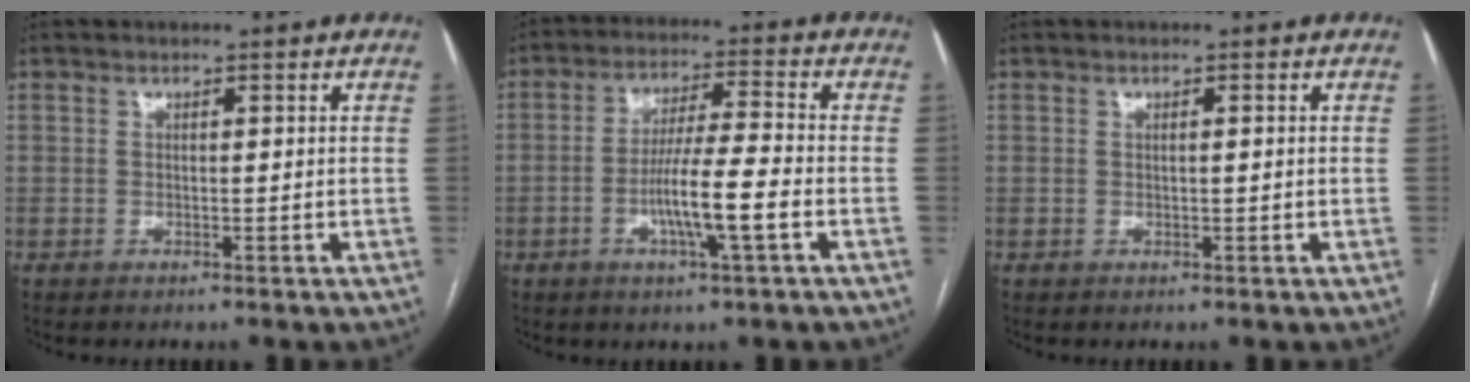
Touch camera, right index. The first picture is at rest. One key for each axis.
{"total": 10.2, "fx": -3.2, "fy": 0.1, "fz": 9.7, "tx": -0.180, "ty": -0.002, "tz": -0.060}
{"total": 0.6, "fx": 0.1, "fy": 0.0, "fz": 0.6, "tx": -0.011, "ty": 0.001, "tz": 0.002}